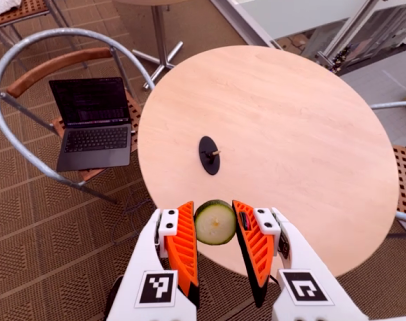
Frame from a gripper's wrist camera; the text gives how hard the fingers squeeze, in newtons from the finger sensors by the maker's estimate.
{"total": 9.5, "left": 9.8, "right": 9.1}